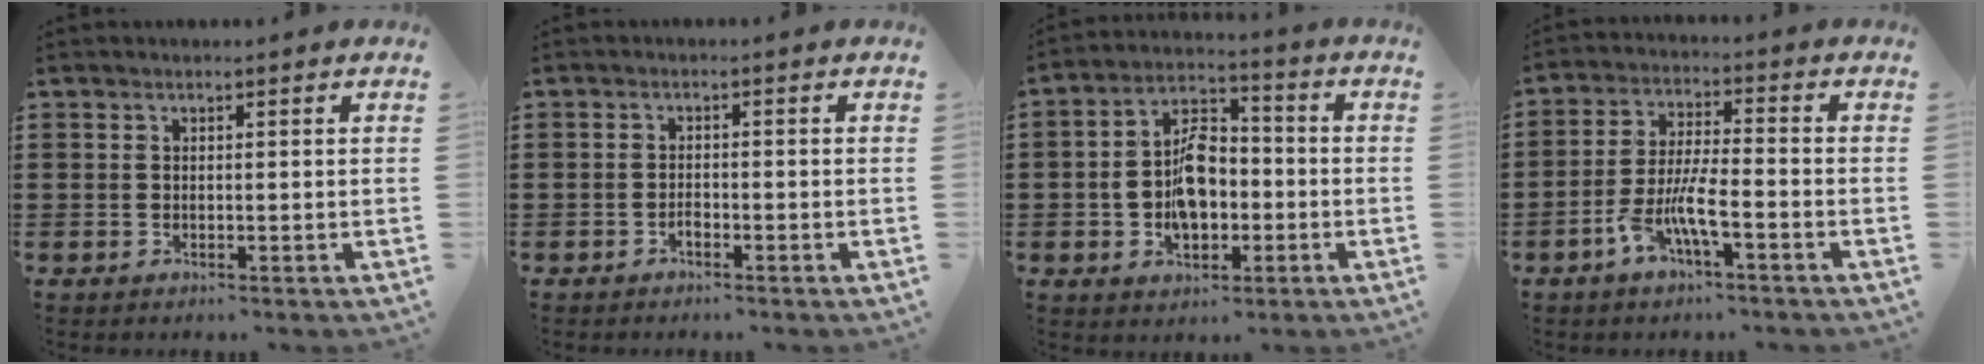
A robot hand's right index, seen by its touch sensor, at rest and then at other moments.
{"total": 1.0, "force": [-0.8, 0.2, 0.6], "torque": [-0.015, -0.006, -0.014]}
{"total": 8.2, "force": [-1.4, 5.3, 6.1], "torque": [-0.125, 0.007, -0.029]}
{"total": 7.3, "force": [-3.6, 1.7, 6.1], "torque": [-0.132, -0.007, -0.071]}